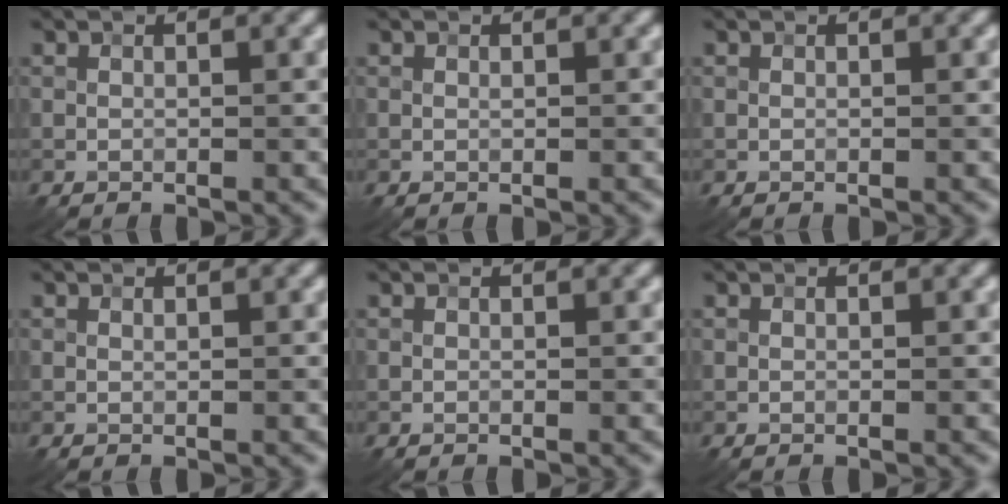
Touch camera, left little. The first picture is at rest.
{"total": 0.0}
{"total": 0.0}
{"total": 0.0}
{"total": 0.0}
{"total": 0.0}